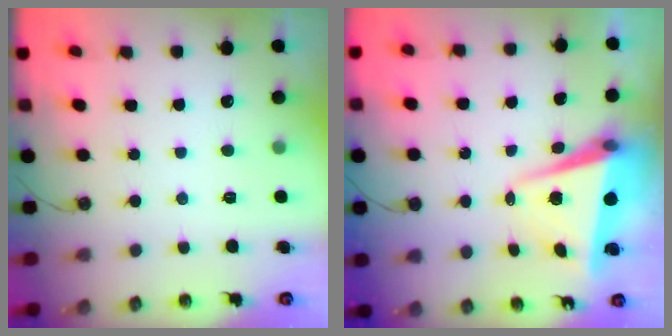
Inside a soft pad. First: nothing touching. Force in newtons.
{"total": 6.2, "press": 5.9, "slide": 1.8}